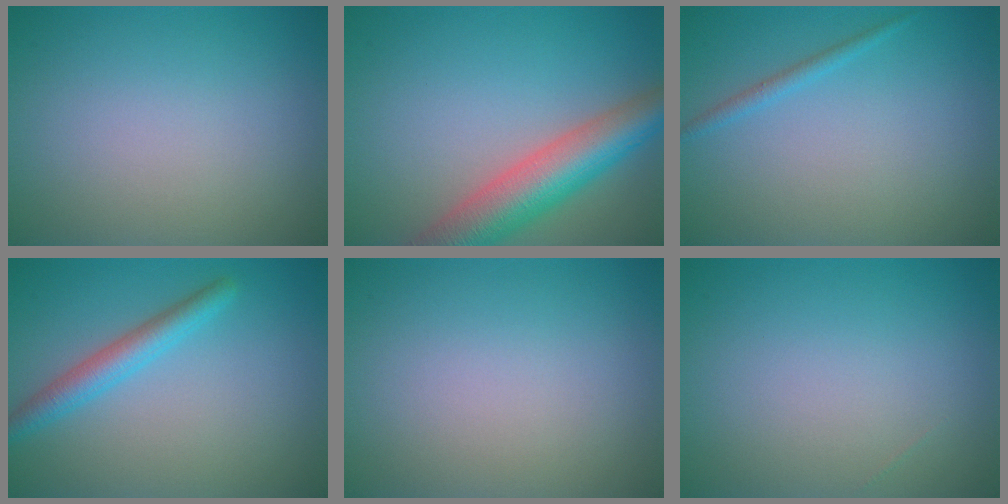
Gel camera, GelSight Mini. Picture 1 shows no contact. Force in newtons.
{"total": 7.4, "press": 7.4, "slide": 0.5}
{"total": 1.1, "press": 1.0, "slide": 0.1}
{"total": 2.9, "press": 2.9, "slide": 0.2}
{"total": 0.0}
{"total": 0.0}